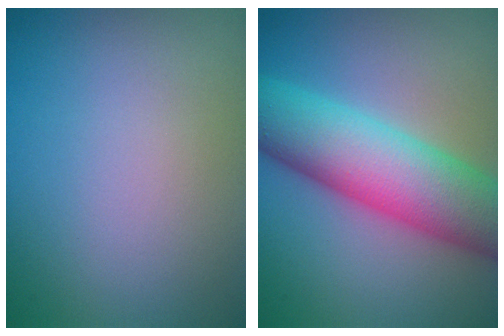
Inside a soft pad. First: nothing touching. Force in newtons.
{"total": 11.1, "press": 11.1, "slide": 0.5}